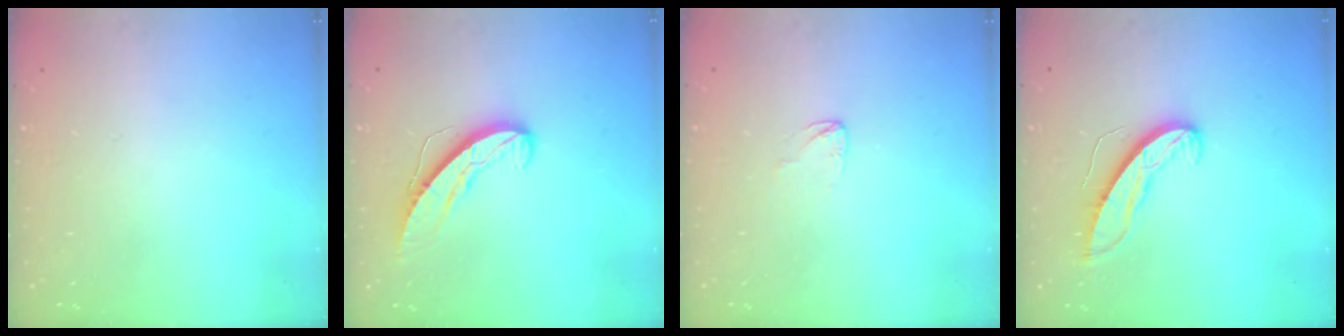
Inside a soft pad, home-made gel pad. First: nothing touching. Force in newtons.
{"total": 8.7, "press": 8.6, "slide": 0.8}
{"total": 2.0, "press": 2.0, "slide": 0.1}
{"total": 9.0, "press": 9.0, "slide": 0.3}